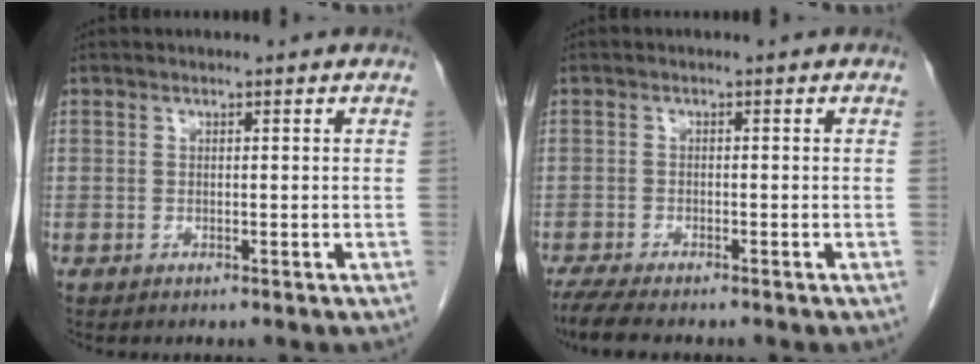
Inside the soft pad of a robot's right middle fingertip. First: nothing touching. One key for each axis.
{"total": 5.1, "fx": -4.2, "fy": 0.6, "fz": 2.8, "tx": -0.057, "ty": -0.018, "tz": -0.070}